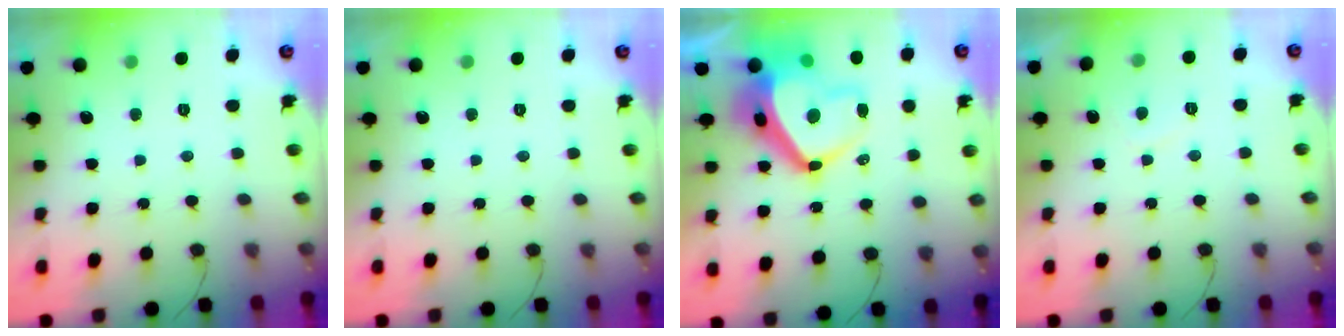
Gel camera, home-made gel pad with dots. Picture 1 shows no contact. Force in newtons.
{"total": 0.0}
{"total": 16.6, "press": 16.6, "slide": 1.6}
{"total": 1.8, "press": 1.7, "slide": 0.6}